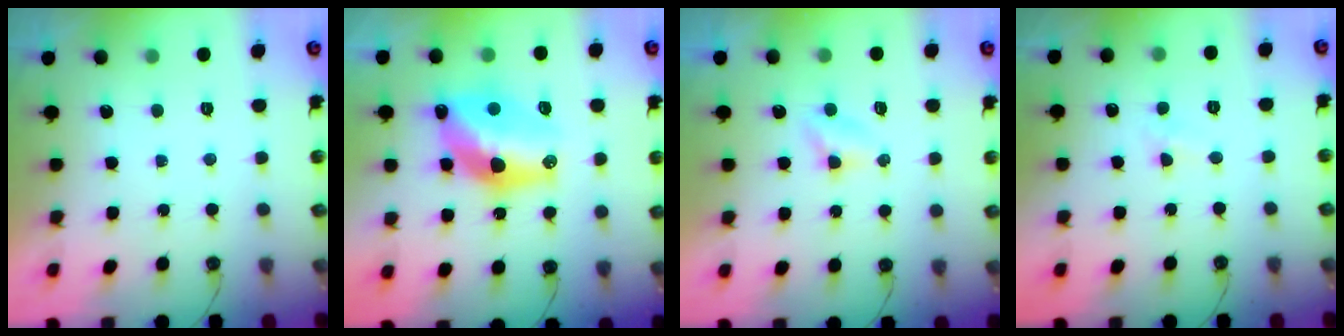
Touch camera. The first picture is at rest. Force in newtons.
{"total": 14.7, "press": 14.7, "slide": 1.0}
{"total": 2.7, "press": 2.7, "slide": 0.3}
{"total": 2.4, "press": 2.3, "slide": 0.4}